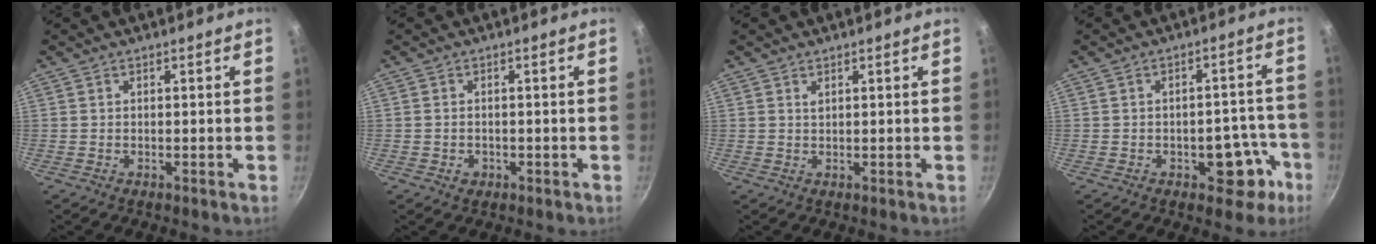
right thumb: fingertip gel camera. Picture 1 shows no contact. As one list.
[{"total": 1.7, "force": [-0.6, 1.4, 0.8], "torque": [-0.013, 0.002, -0.005]}, {"total": 0.9, "force": [0.6, 0.4, 0.6], "torque": [-0.010, -0.001, 0.012]}, {"total": 8.7, "force": [-3.9, 5.1, 5.8], "torque": [-0.018, 0.038, -0.043]}]